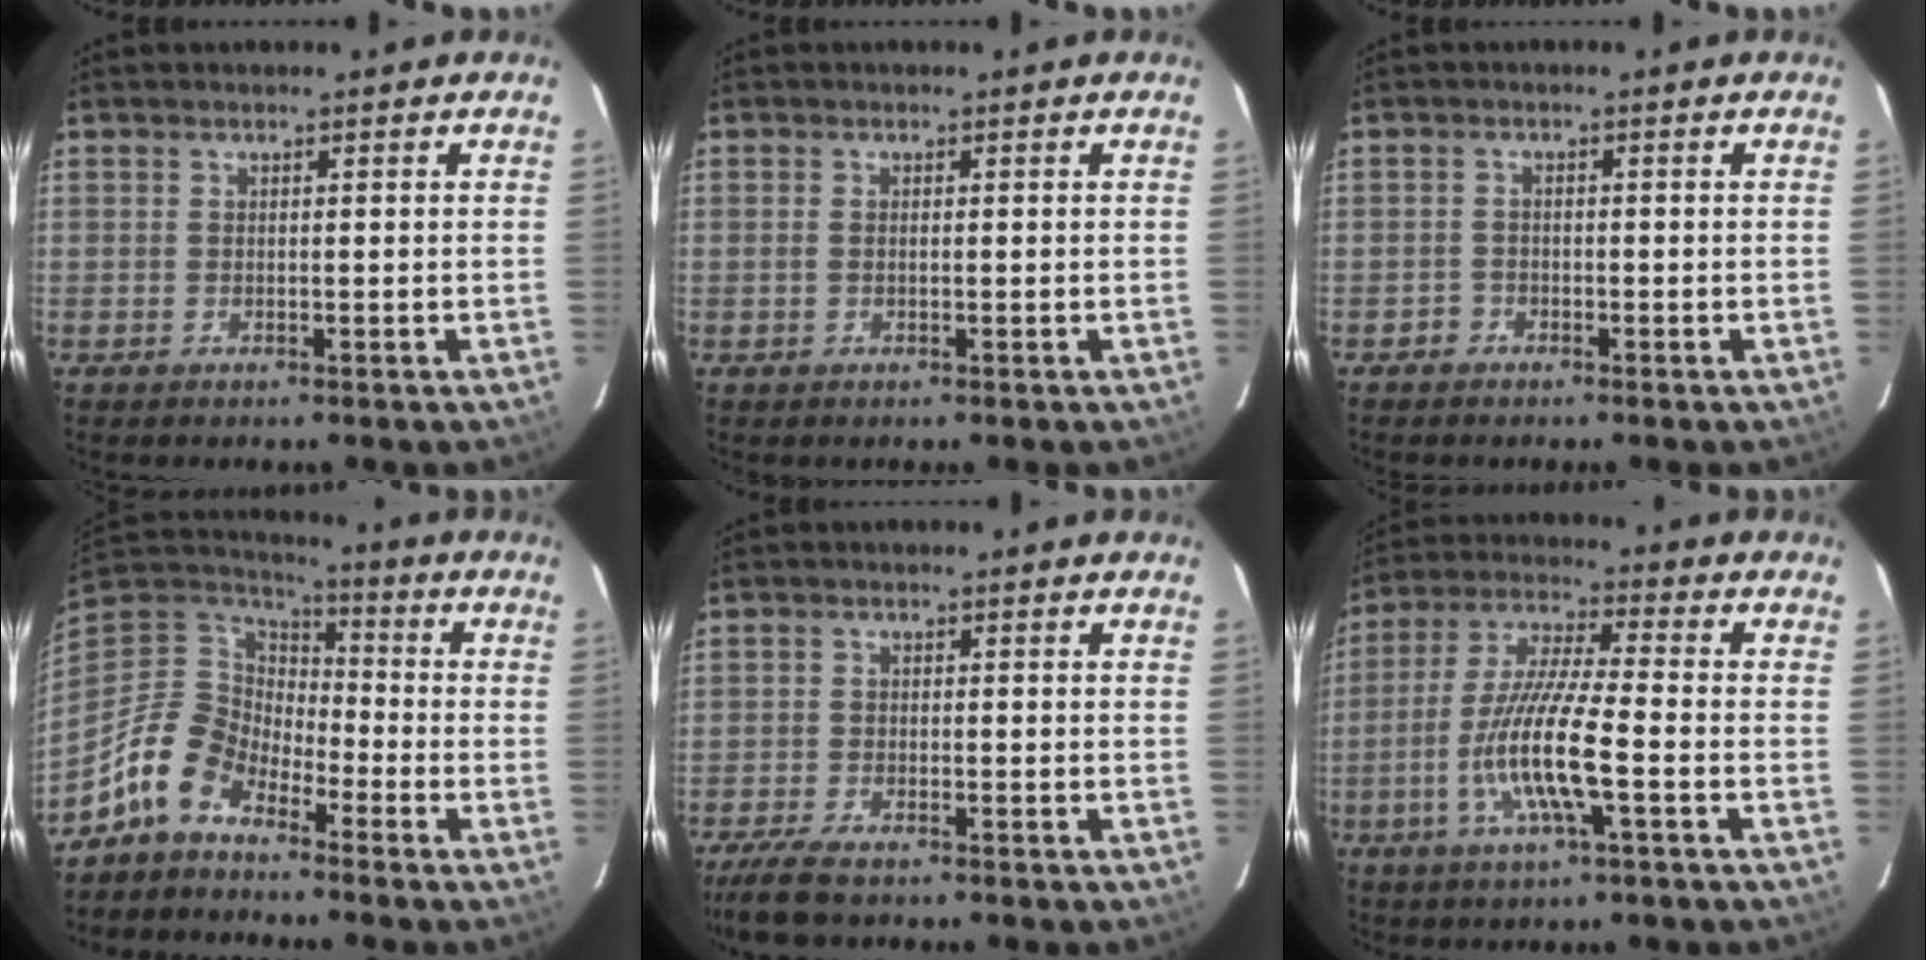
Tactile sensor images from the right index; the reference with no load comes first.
{"total": 0.8, "force": [-0.1, 0.5, 0.6], "torque": [-0.014, 0.001, -0.004]}
{"total": 1.5, "force": [-1.1, 1.0, -0.1], "torque": [0.002, 0.006, -0.020]}
{"total": 11.3, "force": [-7.6, 6.7, 5.1], "torque": [-0.112, 0.024, -0.154]}
{"total": 6.2, "force": [-5.0, 1.5, 3.2], "torque": [-0.090, -0.018, -0.095]}
{"total": 12.9, "force": [-4.1, 1.2, 12.2], "torque": [-0.248, -0.004, -0.080]}